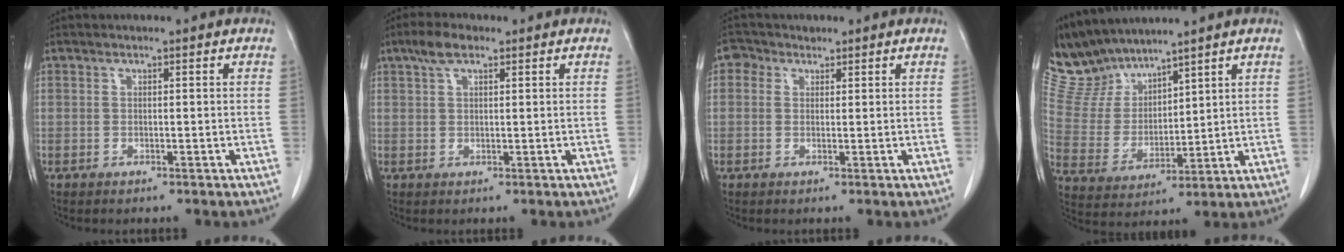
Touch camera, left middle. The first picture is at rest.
{"total": 3.5, "force": [2.2, 1.4, 2.4], "torque": [-0.052, 0.012, 0.042]}
{"total": 2.3, "force": [1.1, 2.0, 0.6], "torque": [-0.009, 0.011, 0.014]}
{"total": 8.6, "force": [8.4, 1.7, 0.4], "torque": [-0.032, 0.009, 0.192]}